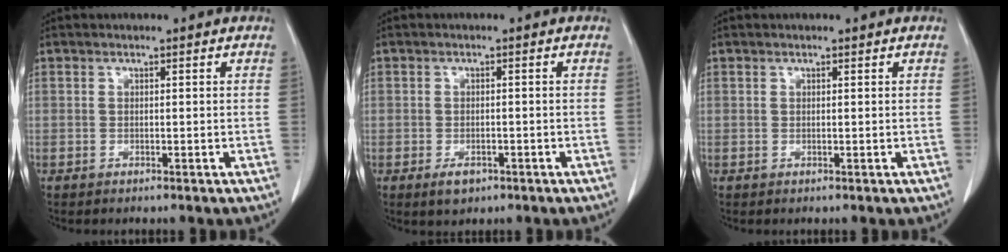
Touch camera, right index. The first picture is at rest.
{"total": 3.5, "force": [-1.9, 2.2, 2.0], "torque": [-0.033, -0.001, -0.020]}
{"total": 0.0}